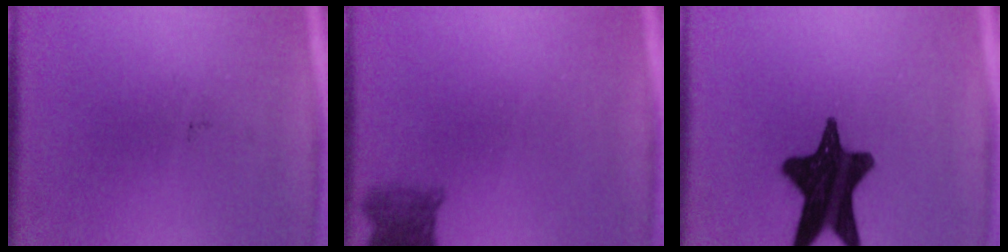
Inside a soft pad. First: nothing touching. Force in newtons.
{"total": 3.8}
{"total": 16.5}